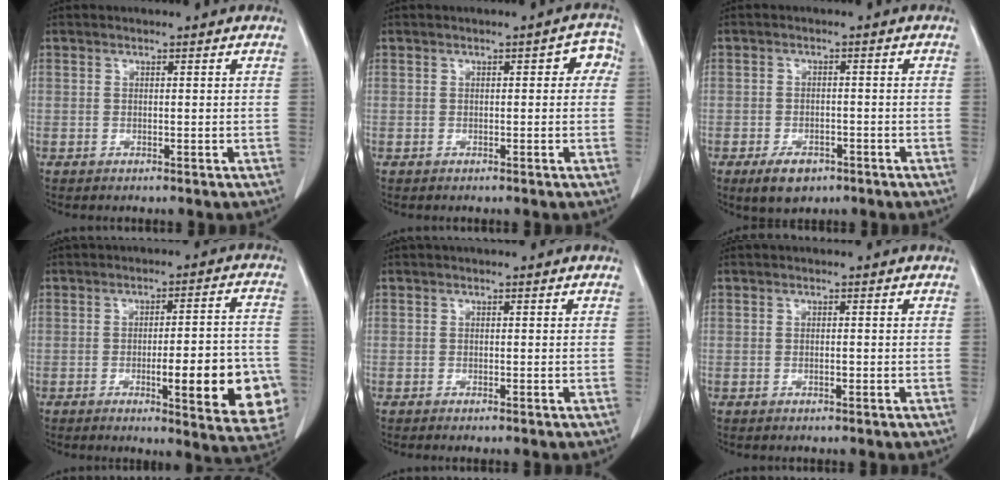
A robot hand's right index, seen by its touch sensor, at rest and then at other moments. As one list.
[{"total": 3.0, "force": [0.4, 1.6, 2.5], "torque": [-0.017, 0.023, -0.001]}, {"total": 4.5, "force": [-2.8, 2.6, 2.4], "torque": [-0.041, -0.001, -0.038]}, {"total": 15.4, "force": [-4.7, 2.9, 14.4], "torque": [-0.115, 0.017, -0.046]}, {"total": 0.6, "force": [-0.5, 0.0, 0.3], "torque": [-0.009, -0.001, -0.008]}, {"total": 0.7, "force": [-0.2, 0.1, 0.6], "torque": [-0.014, 0.000, -0.003]}]